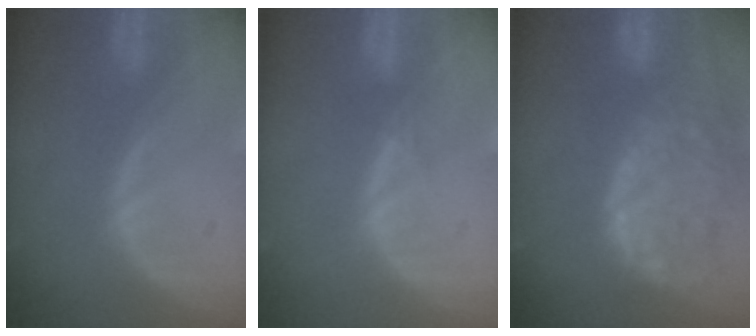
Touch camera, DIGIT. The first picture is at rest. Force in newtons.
{"total": 0.7, "press": 0.7, "slide": 0.2}
{"total": 14.0, "press": 11.7, "slide": 7.7}